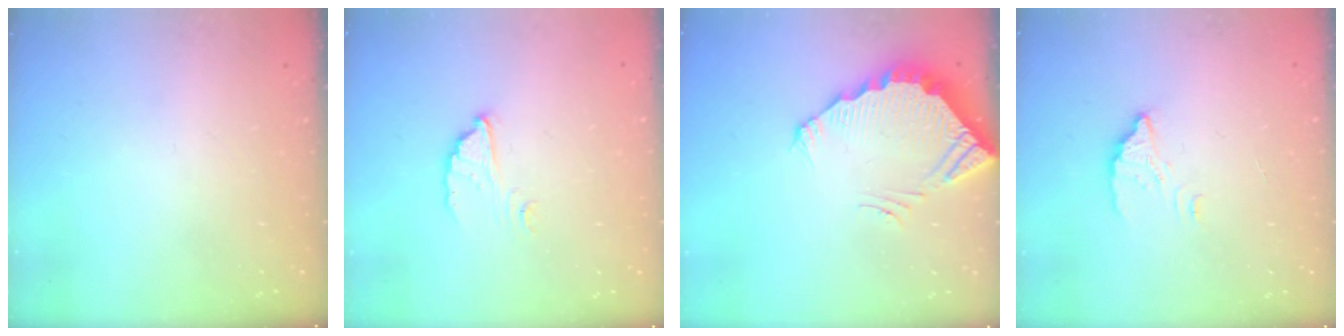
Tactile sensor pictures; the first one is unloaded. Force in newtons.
{"total": 4.1, "press": 4.1, "slide": 0.1}
{"total": 4.0, "press": 4.0, "slide": 0.2}
{"total": 3.1, "press": 3.1, "slide": 0.2}